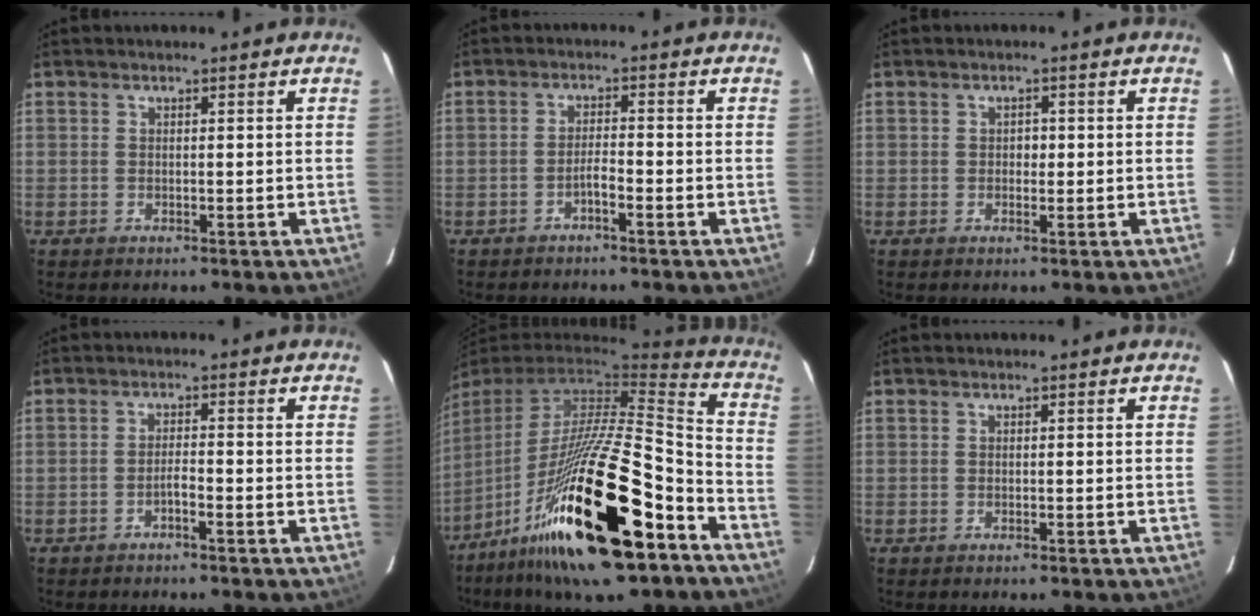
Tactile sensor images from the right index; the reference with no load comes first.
{"total": 2.2, "force": [-1.5, 0.1, 1.7], "torque": [-0.025, 0.003, -0.029]}
{"total": 1.2, "force": [0.0, 0.9, 0.8], "torque": [-0.010, 0.003, -0.001]}
{"total": 1.8, "force": [-1.2, 0.0, 1.4], "torque": [-0.020, 0.003, -0.024]}
{"total": 31.3, "force": [-16.5, 5.6, 26.0], "torque": [-0.463, -0.048, -0.284]}
{"total": 0.0}